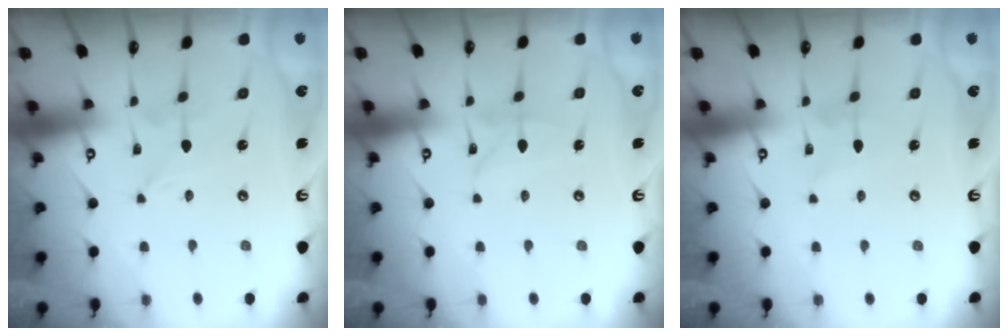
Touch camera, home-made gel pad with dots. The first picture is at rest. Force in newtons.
{"total": 2.6, "press": 2.6, "slide": 0.3}
{"total": 1.5, "press": 1.5, "slide": 0.1}